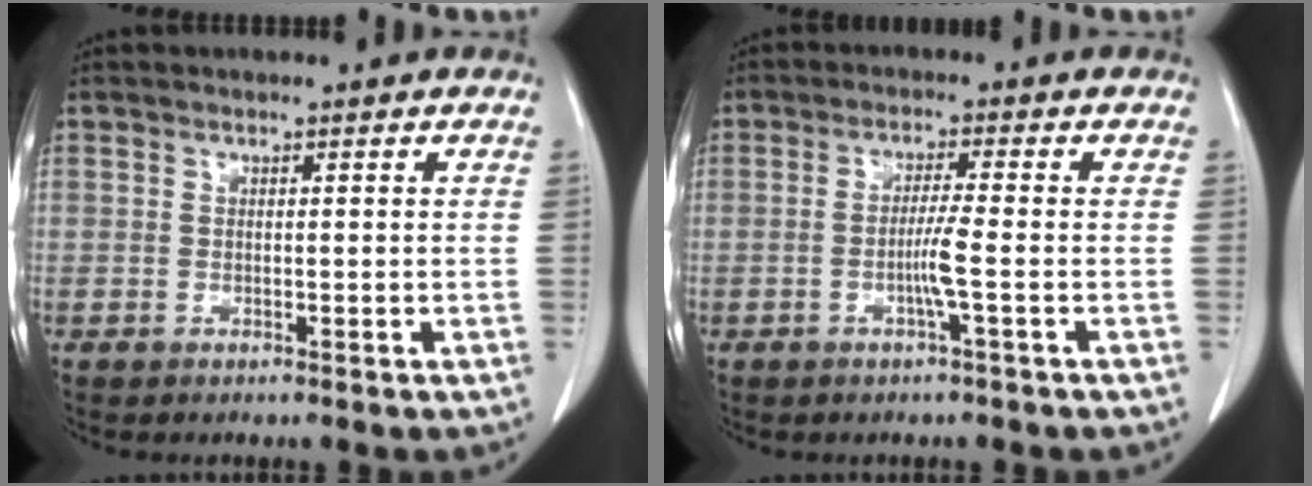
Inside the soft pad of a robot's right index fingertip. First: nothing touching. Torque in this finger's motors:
{"motor_torque": [0.03, 0.05, 0.04, 0.06]}